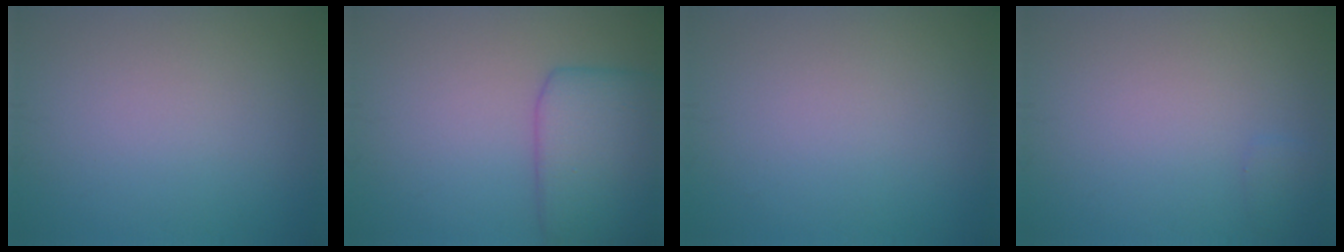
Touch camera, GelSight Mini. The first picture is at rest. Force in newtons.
{"total": 6.0, "press": 6.0, "slide": 0.3}
{"total": 0.0}
{"total": 0.7, "press": 0.7, "slide": 0.0}